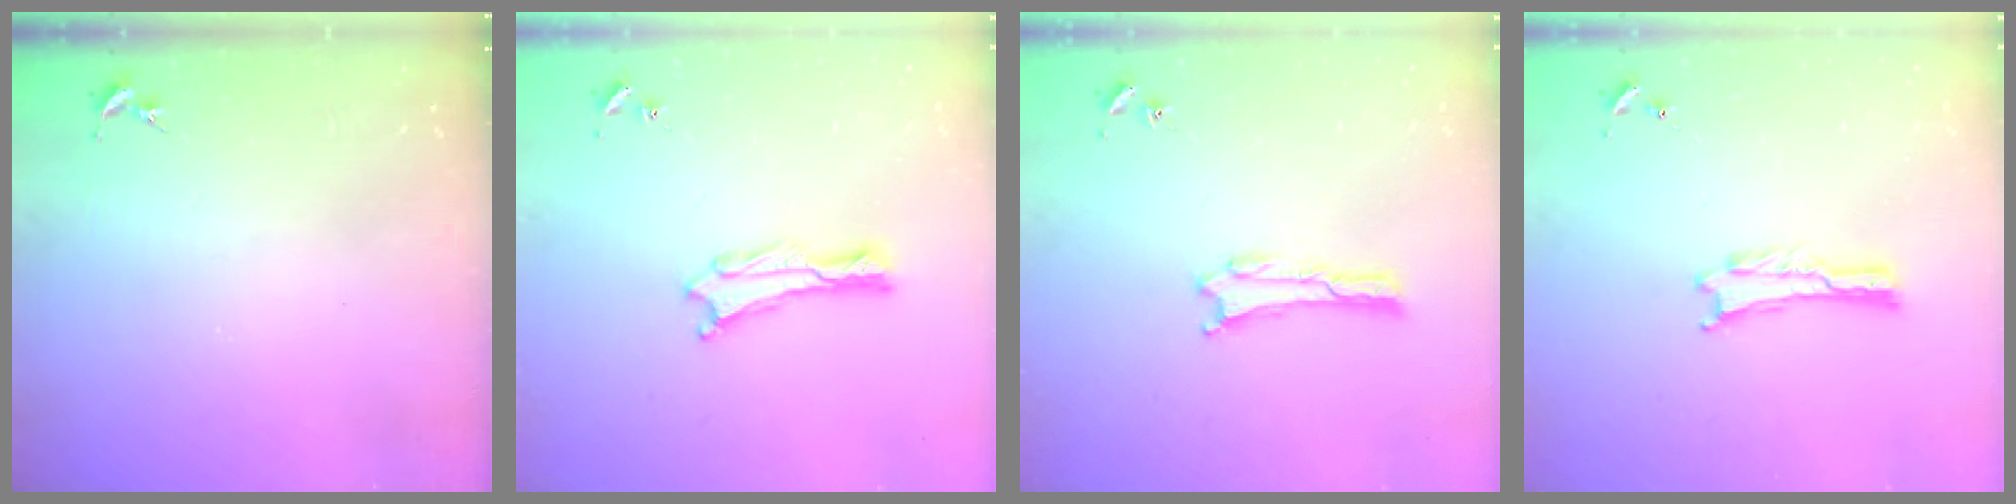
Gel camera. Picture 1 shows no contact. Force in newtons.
{"total": 0.8, "press": 0.7, "slide": 0.2}
{"total": 0.0}
{"total": 0.0}